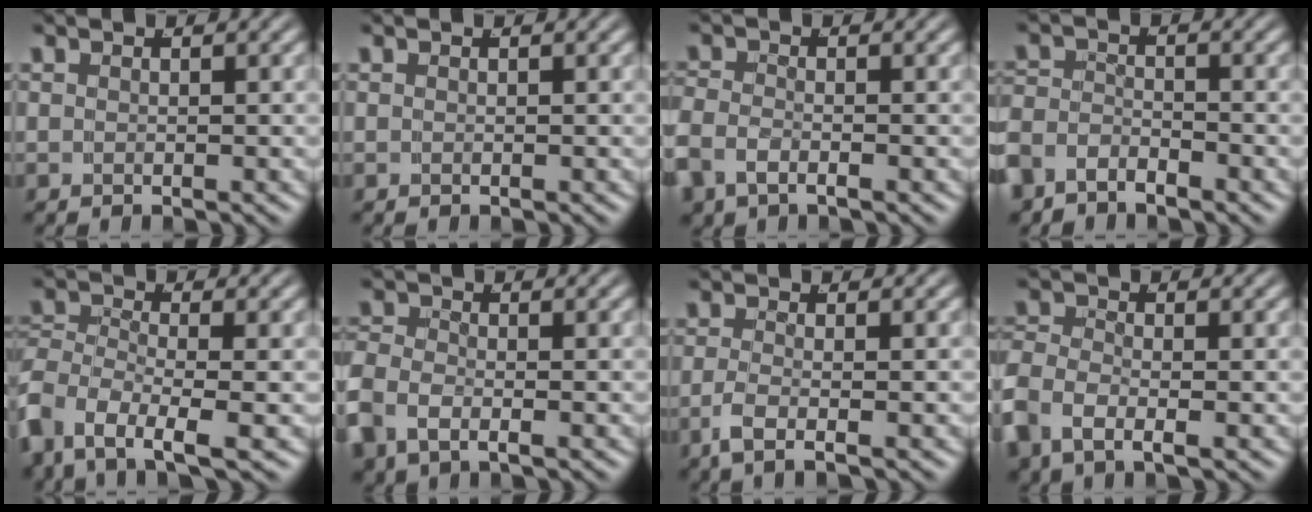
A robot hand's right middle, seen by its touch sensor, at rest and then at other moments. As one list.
[{"total": 0.0}, {"total": 3.0, "force": [-1.4, 2.1, 1.6], "torque": [-0.050, -0.017, -0.019]}, {"total": 3.7, "force": [-2.8, 2.2, 1.1], "torque": [-0.031, -0.016, -0.046]}, {"total": 6.3, "force": [-2.4, 4.3, 3.9], "torque": [-0.122, -0.041, -0.031]}, {"total": 3.9, "force": [-1.4, 2.8, 2.3], "torque": [-0.066, -0.019, -0.016]}, {"total": 2.3, "force": [-1.3, 0.0, 1.9], "torque": [-0.046, -0.011, -0.018]}, {"total": 4.2, "force": [-1.5, 2.8, 2.7], "torque": [-0.077, -0.020, -0.020]}]